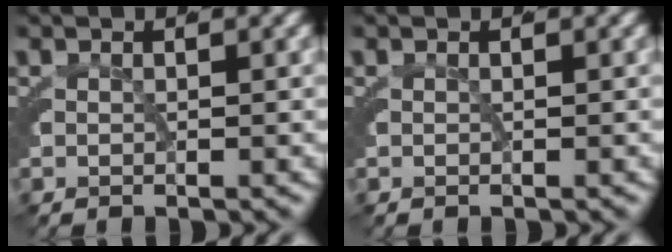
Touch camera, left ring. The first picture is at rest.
{"total": 0.0}